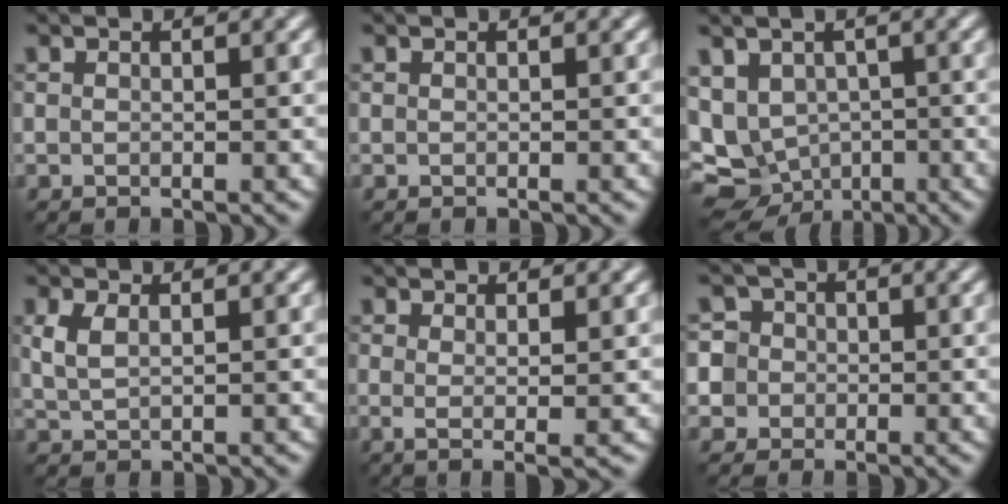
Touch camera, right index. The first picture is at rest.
{"total": 0.0}
{"total": 9.3, "force": [-2.8, 7.5, 4.6], "torque": [-0.091, -0.009, -0.028]}
{"total": 1.8, "force": [0.3, 0.9, 1.5], "torque": [-0.037, 0.007, 0.018]}
{"total": 2.0, "force": [0.1, 0.4, 1.9], "torque": [-0.026, -0.006, 0.006]}
{"total": 5.9, "force": [0.0, 5.7, 1.4], "torque": [-0.030, 0.040, -0.019]}